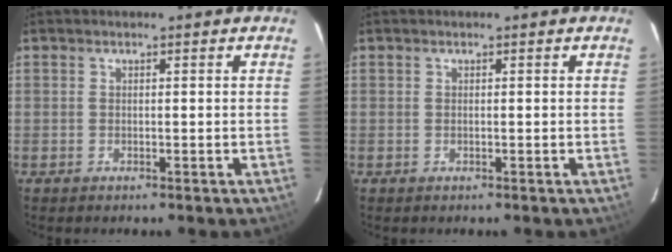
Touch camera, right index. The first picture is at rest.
{"total": 0.0}